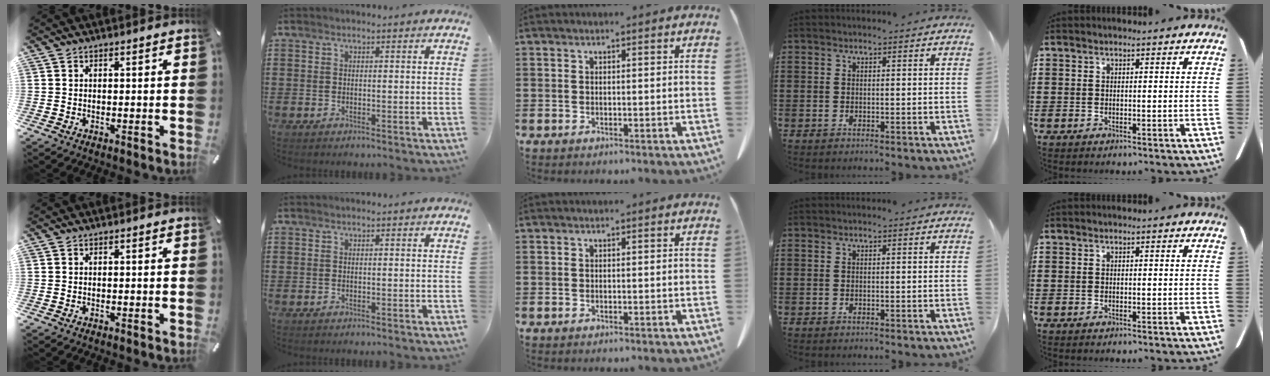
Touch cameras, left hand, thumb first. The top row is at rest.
{}